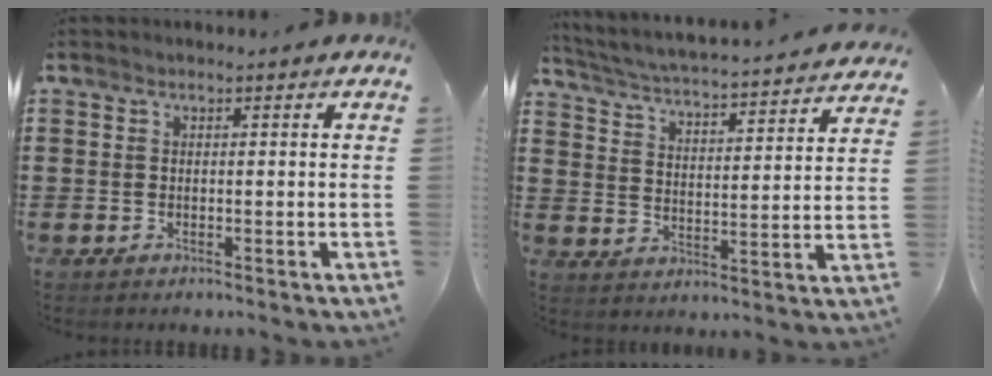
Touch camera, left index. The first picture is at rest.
{"total": 3.8, "force": [3.6, -0.6, 1.1], "torque": [-0.043, -0.036, 0.052]}